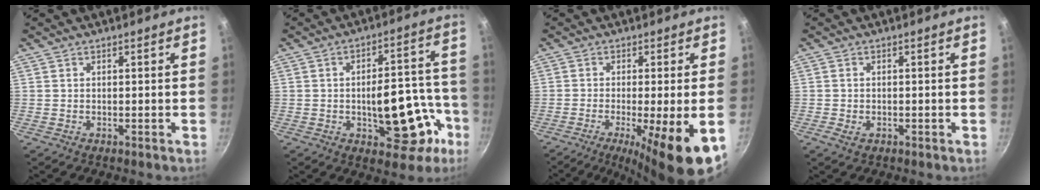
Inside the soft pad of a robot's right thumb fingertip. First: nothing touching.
{"total": 16.6, "force": [-5.5, 8.6, 13.1], "torque": [-0.105, 0.050, -0.069]}
{"total": 12.8, "force": [-4.7, 1.7, 11.8], "torque": [-0.186, -0.011, -0.068]}
{"total": 2.0, "force": [-0.8, 1.4, 1.2], "torque": [-0.021, -0.001, -0.014]}